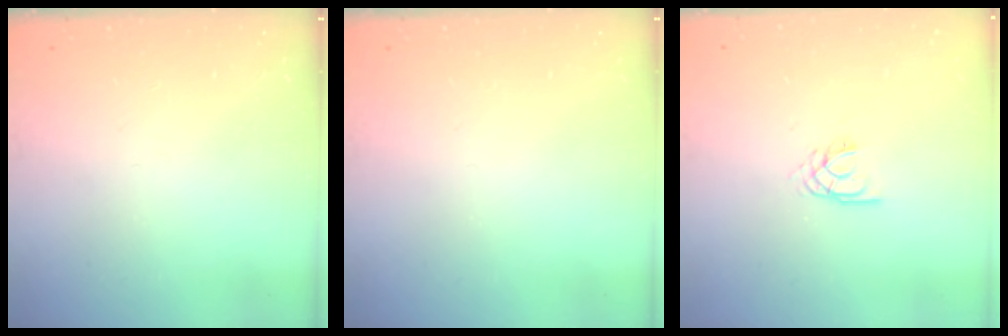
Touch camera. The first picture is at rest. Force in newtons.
{"total": 0.0}
{"total": 2.2, "press": 2.2, "slide": 0.4}